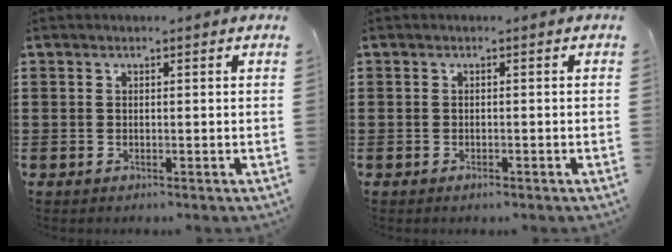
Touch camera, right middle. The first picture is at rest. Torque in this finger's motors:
{"motor_torque": [2.14, 0.00, 0.31, 0.09]}